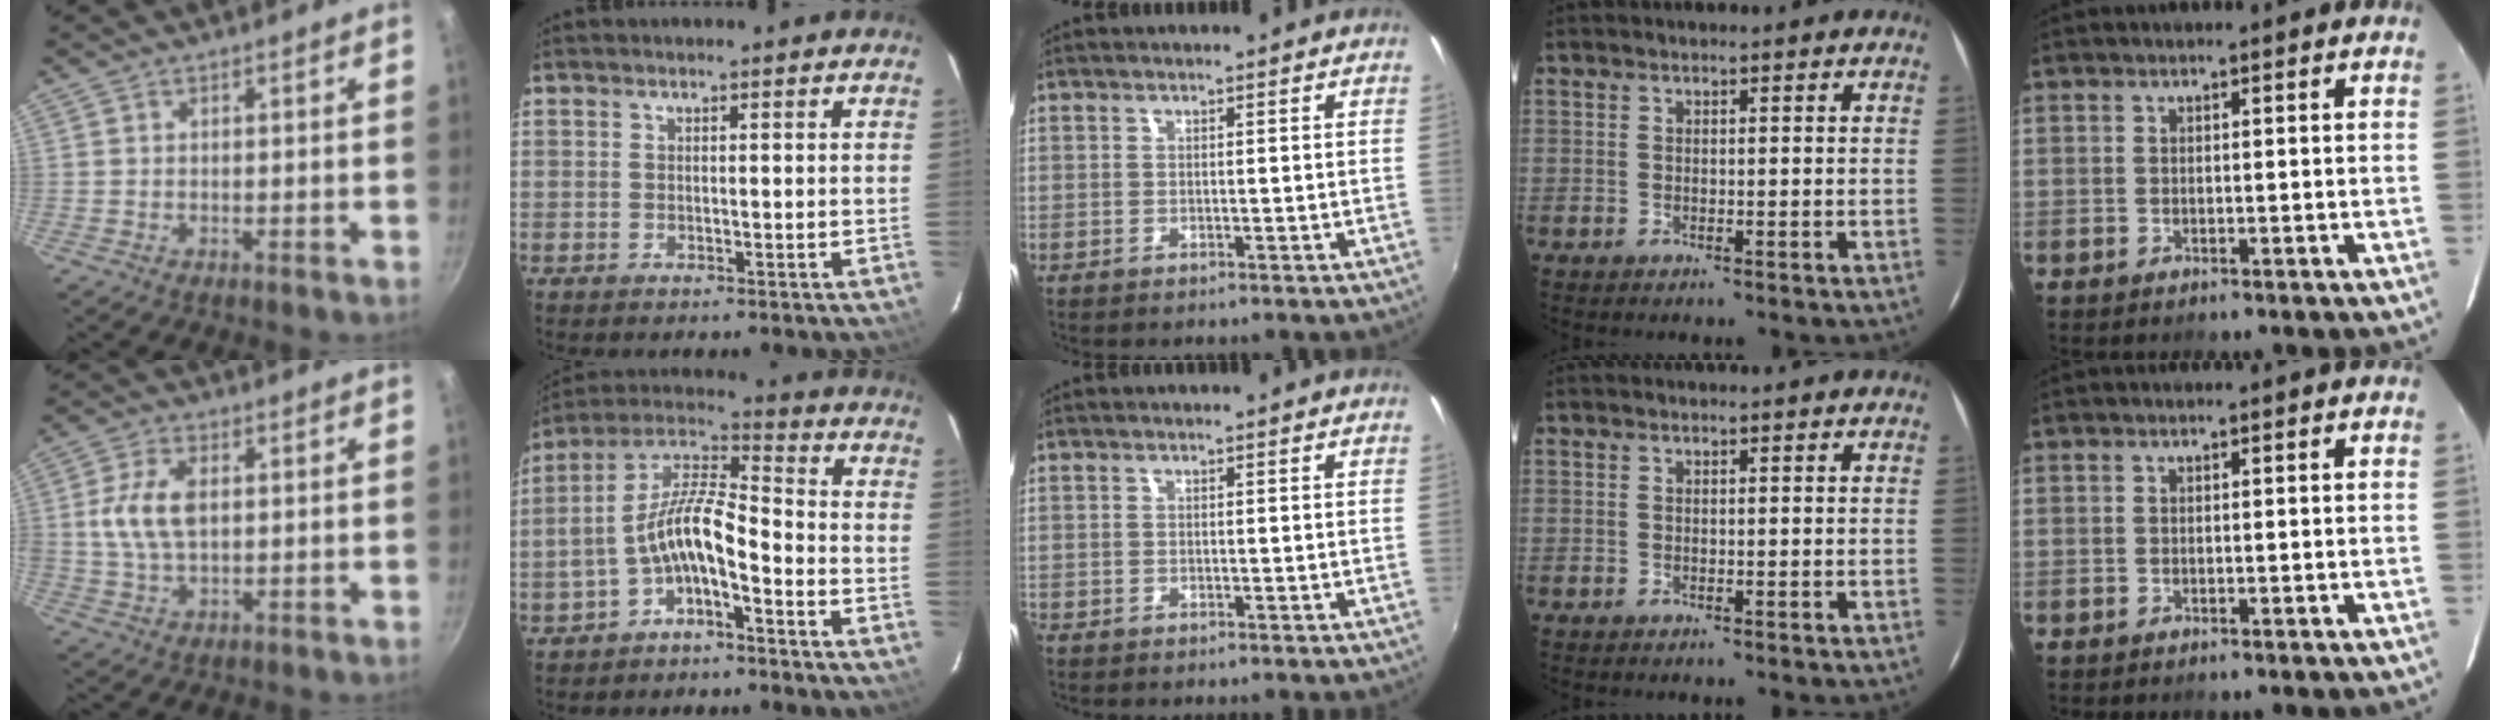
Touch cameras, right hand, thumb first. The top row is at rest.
{"thumb": {"total": 8.7, "force": [1.1, 4.9, 7.2], "torque": [-0.137, 0.007, 0.019]}, "index": {"total": 10.7, "force": [-4.6, 3.7, 8.9], "torque": [-0.191, 0.016, -0.085]}, "middle": {"total": 1.0, "force": [-0.7, 0.6, 0.3], "torque": [-0.008, -0.002, -0.013]}}